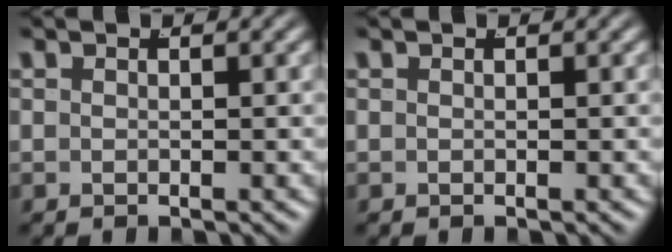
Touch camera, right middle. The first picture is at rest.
{"total": 0.0}